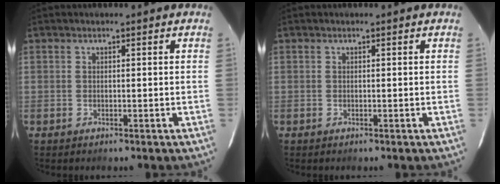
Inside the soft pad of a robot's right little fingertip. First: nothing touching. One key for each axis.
{"total": 0.0}